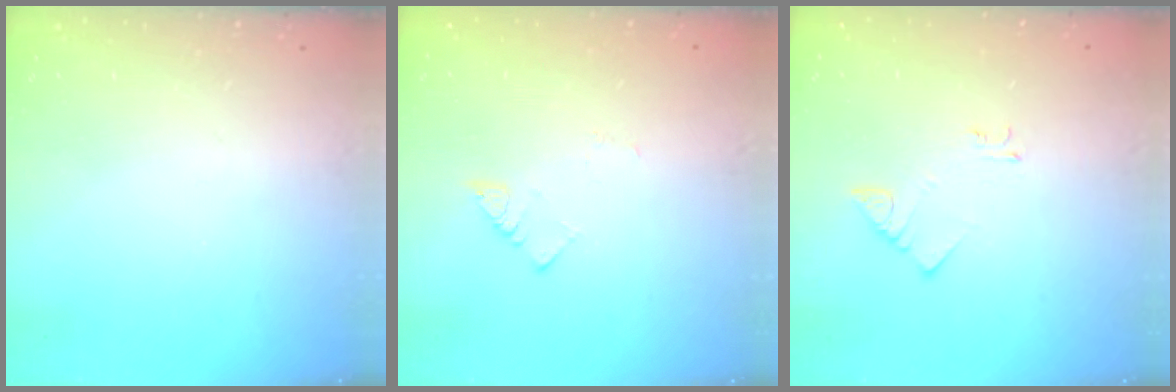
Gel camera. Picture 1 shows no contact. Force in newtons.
{"total": 2.6, "press": 2.5, "slide": 0.2}
{"total": 2.9, "press": 2.9, "slide": 0.3}